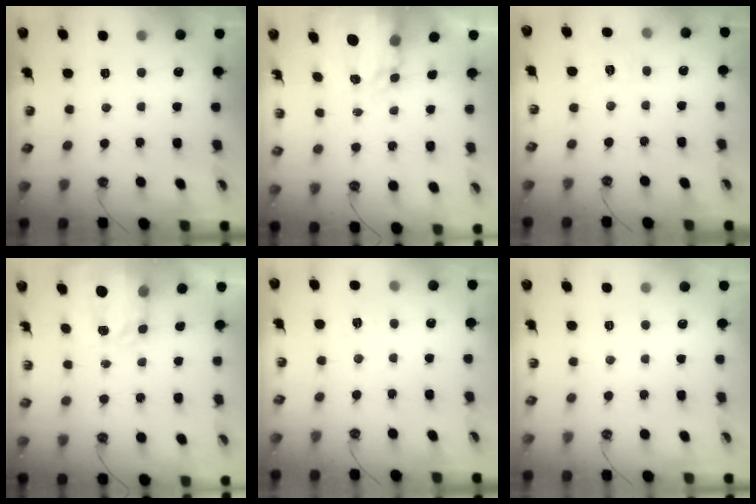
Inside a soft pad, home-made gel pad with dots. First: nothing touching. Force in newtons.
{"total": 4.0, "press": 4.0, "slide": 0.3}
{"total": 7.5, "press": 7.5, "slide": 0.8}
{"total": 3.9, "press": 3.8, "slide": 0.5}
{"total": 5.3, "press": 5.3, "slide": 0.6}
{"total": 0.0}